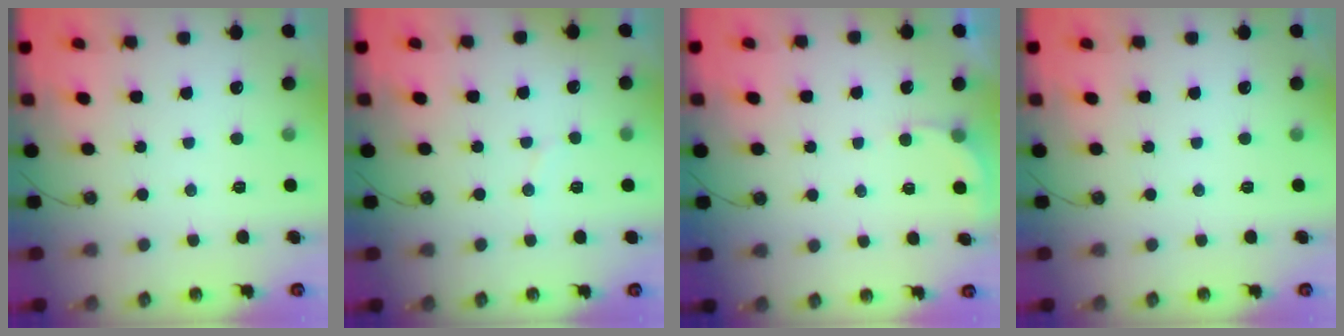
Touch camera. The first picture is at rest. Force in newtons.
{"total": 3.5, "press": 3.5, "slide": 0.3}
{"total": 2.6, "press": 2.6, "slide": 0.1}
{"total": 0.0}